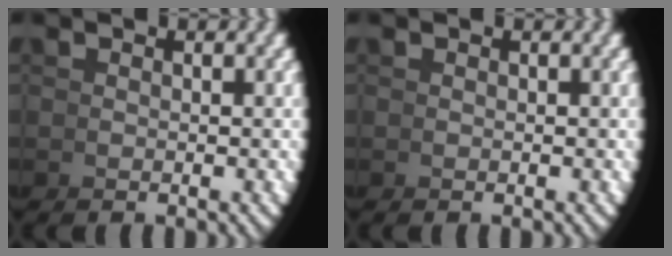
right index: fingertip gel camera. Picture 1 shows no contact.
{"total": 0.0}